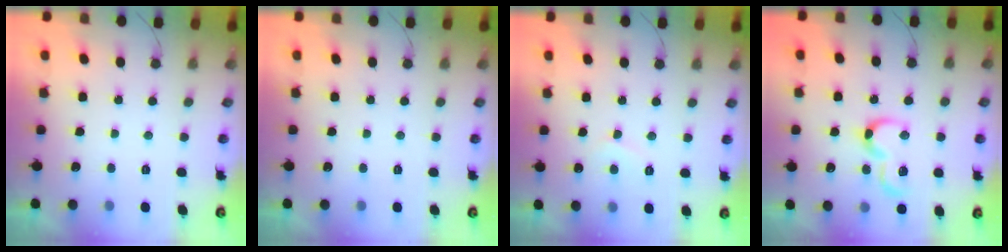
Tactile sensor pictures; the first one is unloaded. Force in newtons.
{"total": 0.0}
{"total": 4.8, "press": 4.8, "slide": 0.4}
{"total": 9.6, "press": 9.6, "slide": 0.6}